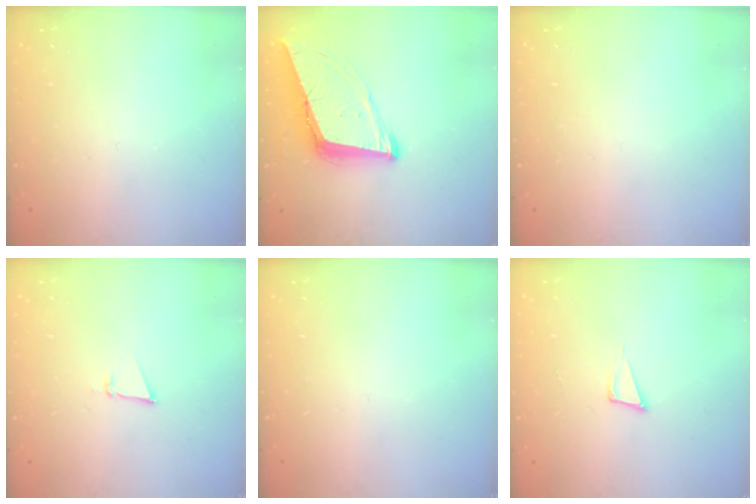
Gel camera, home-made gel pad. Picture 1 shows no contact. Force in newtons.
{"total": 11.8, "press": 11.2, "slide": 3.8}
{"total": 0.0}
{"total": 2.6, "press": 2.5, "slide": 0.8}
{"total": 0.0}
{"total": 3.9, "press": 2.4, "slide": 3.1}